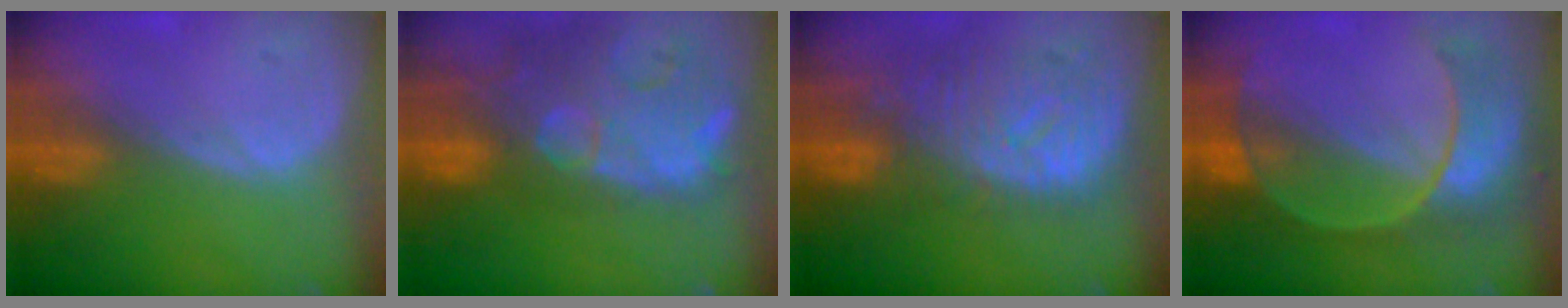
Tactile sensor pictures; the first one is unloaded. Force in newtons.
{"total": 14.8, "press": 11.8, "slide": 8.9}
{"total": 10.8, "press": 9.6, "slide": 5.0}
{"total": 8.9, "press": 8.2, "slide": 3.5}